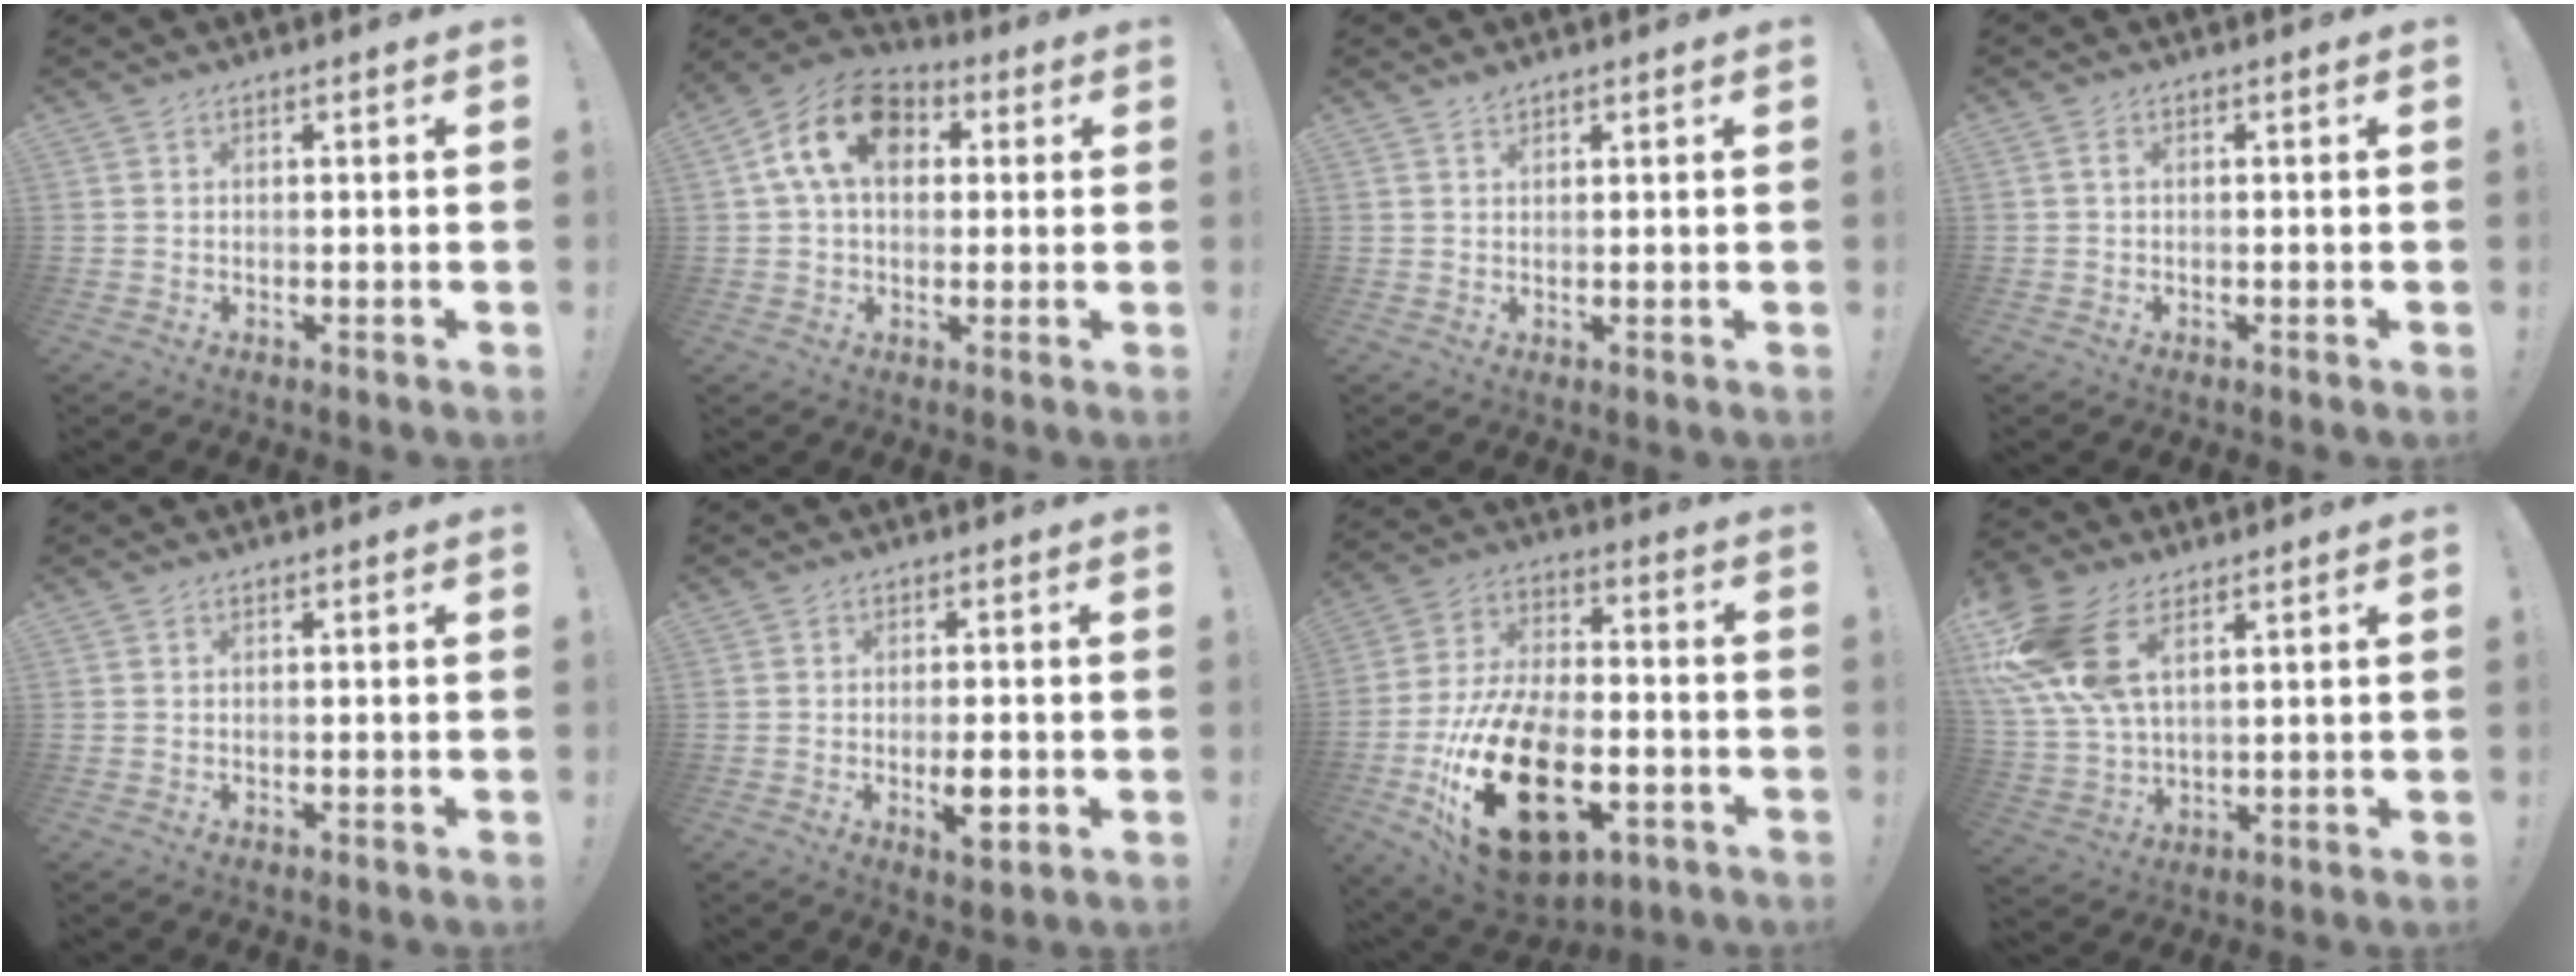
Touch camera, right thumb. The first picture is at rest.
{"total": 14.5, "force": [4.2, 9.9, 9.8], "torque": [-0.169, 0.005, 0.082]}
{"total": 1.5, "force": [1.3, 0.5, 0.6], "torque": [-0.001, -0.005, 0.021]}
{"total": 0.8, "force": [-0.4, 0.6, 0.4], "torque": [-0.010, 0.004, -0.007]}
{"total": 0.0}
{"total": 5.9, "force": [-1.8, 1.7, 5.4], "torque": [-0.086, 0.001, -0.026]}
{"total": 27.4, "force": [-9.3, 15.5, 20.6], "torque": [-0.406, 0.053, -0.141]}
{"total": 16.2, "force": [7.5, 9.1, 11.2], "torque": [-0.234, -0.026, 0.142]}